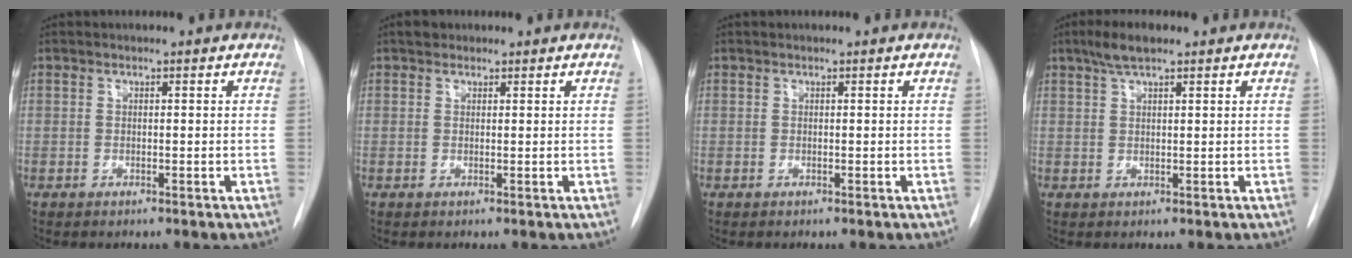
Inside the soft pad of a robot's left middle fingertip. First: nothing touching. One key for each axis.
{"total": 1.3, "fx": 1.0, "fy": 0.8, "fz": 0.2, "tx": -0.003, "ty": 0.010, "tz": 0.012}
{"total": 0.0}
{"total": 3.9, "fx": 2.7, "fy": 0.9, "fz": 2.7, "tx": -0.055, "ty": 0.011, "tz": 0.050}